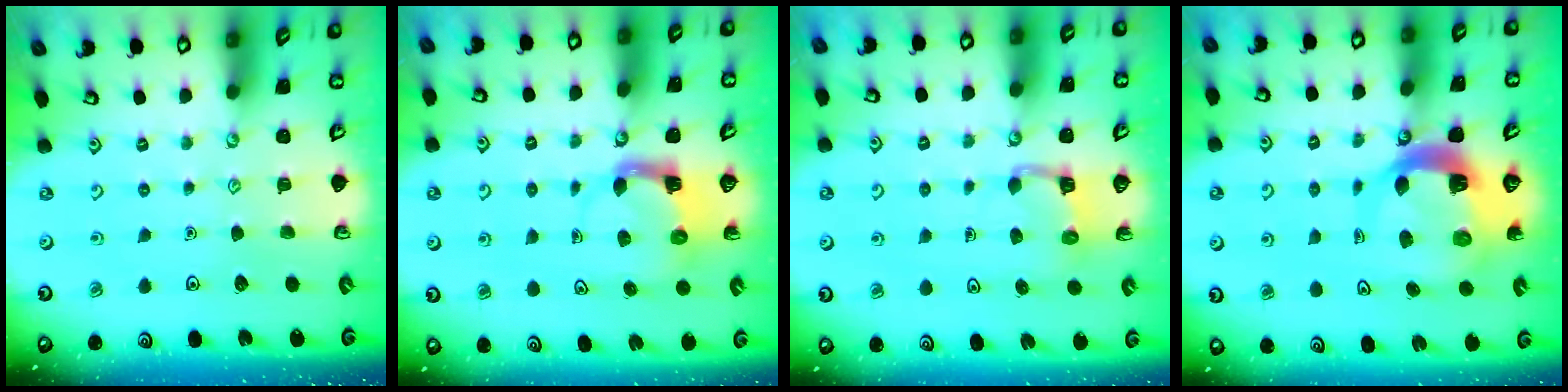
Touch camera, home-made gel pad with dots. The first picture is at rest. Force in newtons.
{"total": 3.8, "press": 3.7, "slide": 0.7}
{"total": 3.5, "press": 3.5, "slide": 0.2}
{"total": 8.4, "press": 8.3, "slide": 0.9}